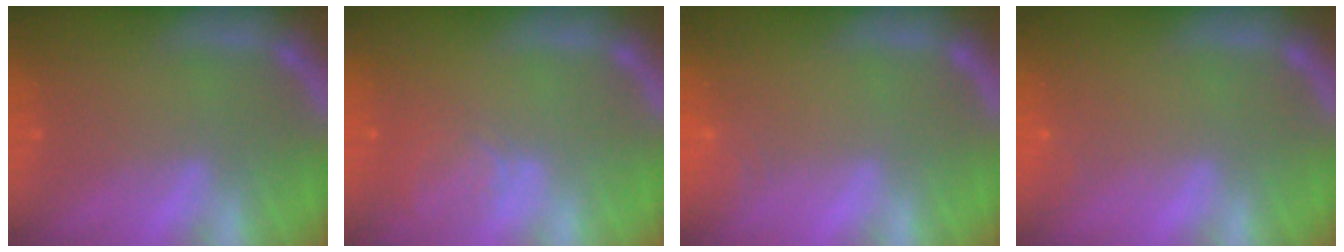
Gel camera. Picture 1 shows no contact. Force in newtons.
{"total": 2.9}
{"total": 2.4}
{"total": 0.9}